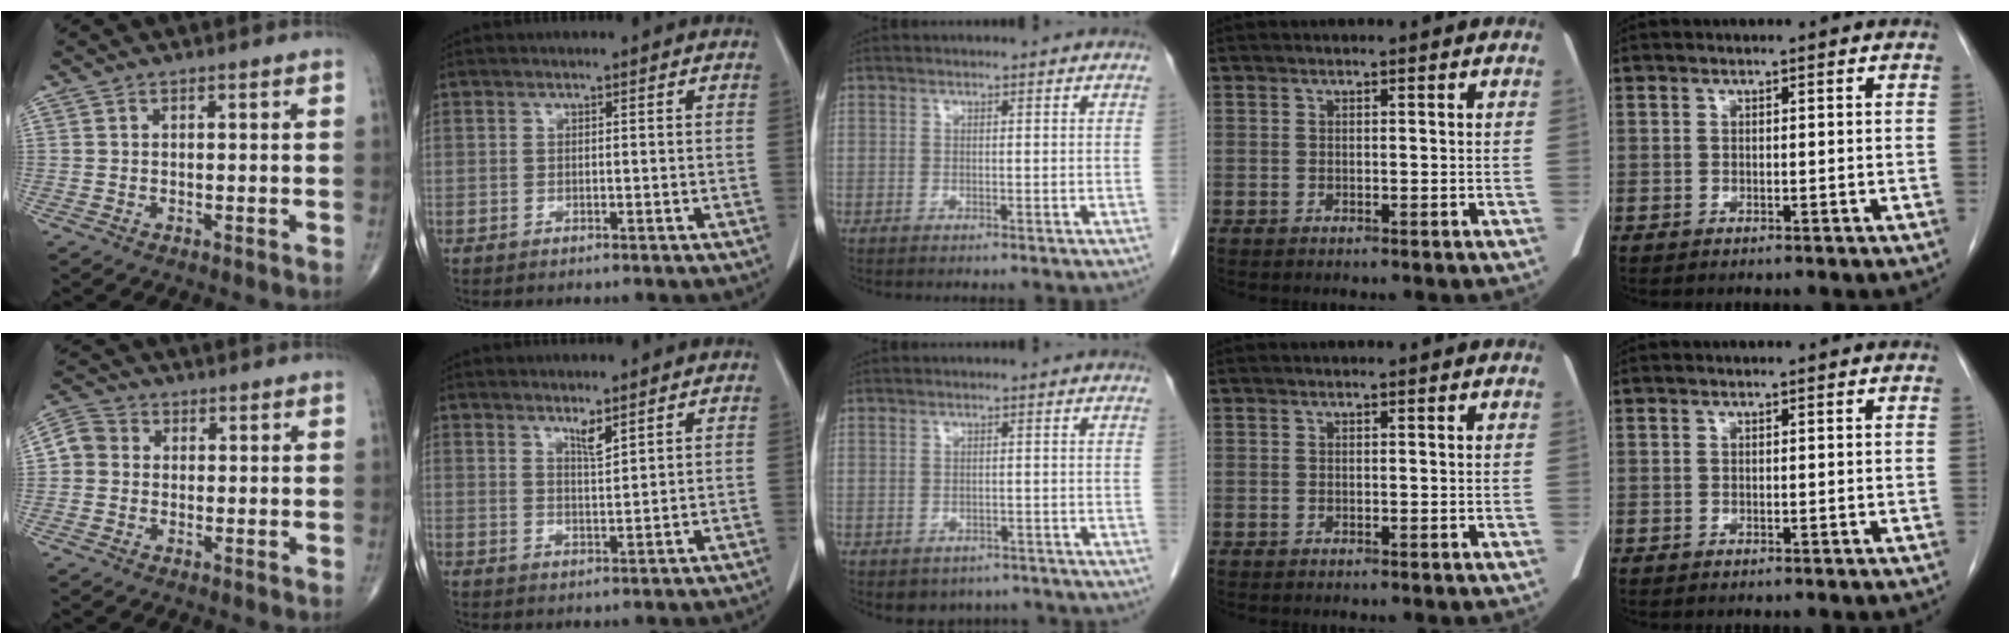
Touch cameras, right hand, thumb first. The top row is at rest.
{"thumb": {"total": 4.9, "force": [-0.1, 4.5, 1.9], "torque": [-0.024, 0.014, -0.012]}, "index": {"total": 2.5, "force": [1.9, 0.1, 1.6], "torque": [-0.034, -0.009, 0.038]}, "middle": {"total": 4.8, "force": [-3.8, 2.8, 0.5], "torque": [0.002, 0.010, -0.045]}}